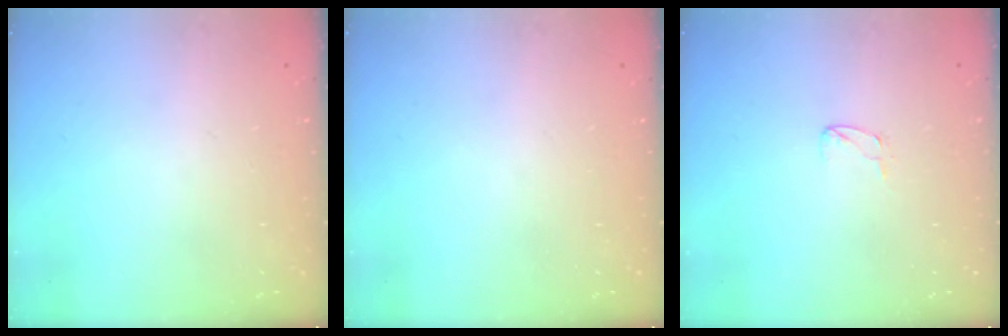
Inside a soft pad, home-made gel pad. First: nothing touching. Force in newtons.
{"total": 0.0}
{"total": 4.1, "press": 4.0, "slide": 0.3}